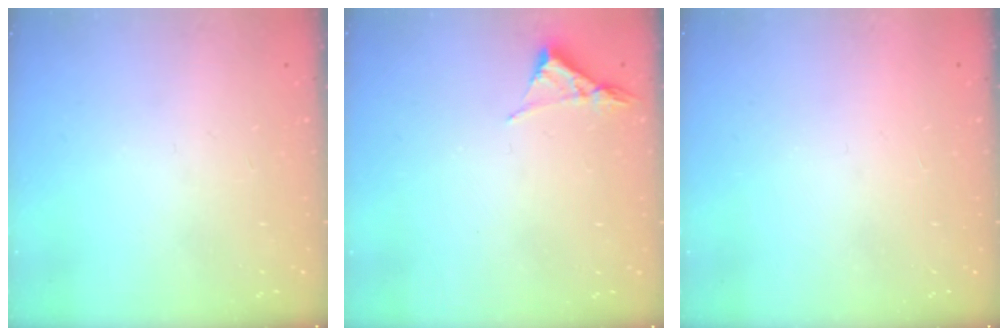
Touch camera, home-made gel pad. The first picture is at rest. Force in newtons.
{"total": 3.1, "press": 3.1, "slide": 0.5}
{"total": 1.5, "press": 1.5, "slide": 0.1}